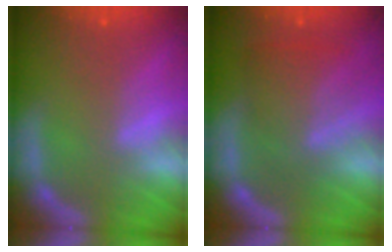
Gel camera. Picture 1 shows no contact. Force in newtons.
{"total": 6.5}